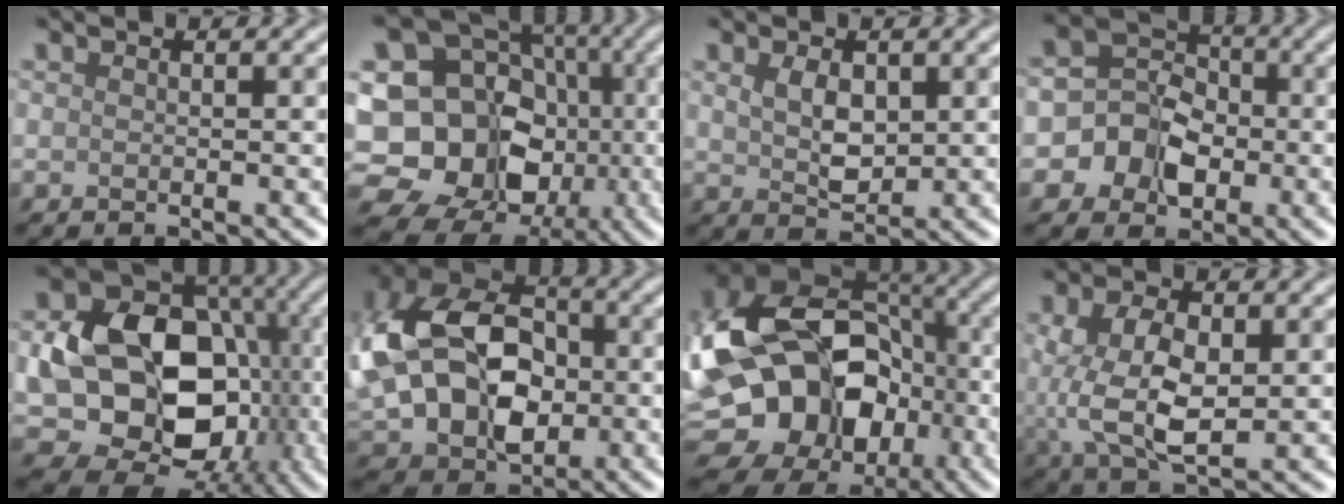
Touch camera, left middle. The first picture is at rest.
{"total": 17.7, "force": [-1.8, 15.4, 8.5], "torque": [-0.158, 0.021, -0.048]}
{"total": 2.9, "force": [0.7, 1.8, 2.2], "torque": [-0.051, 0.000, 0.021]}
{"total": 6.5, "force": [-1.4, 5.8, 2.7], "torque": [-0.032, 0.016, -0.048]}
{"total": 14.0, "force": [-1.3, 10.6, 9.0], "torque": [-0.128, -0.011, -0.021]}
{"total": 15.1, "force": [0.1, 10.5, 10.8], "torque": [-0.215, 0.009, -0.002]}
{"total": 18.1, "force": [-3.5, 14.2, 10.6], "torque": [-0.172, -0.001, -0.056]}
{"total": 6.5, "force": [0.3, 3.5, 5.4], "torque": [-0.121, -0.002, 0.007]}